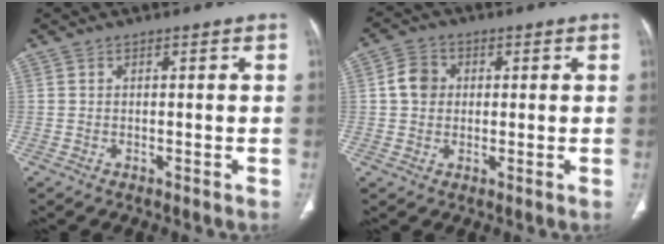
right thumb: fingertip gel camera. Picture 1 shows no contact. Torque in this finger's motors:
{"motor_torque": [-0.52, 0.65, 0.42, -0.38, 0.00]}